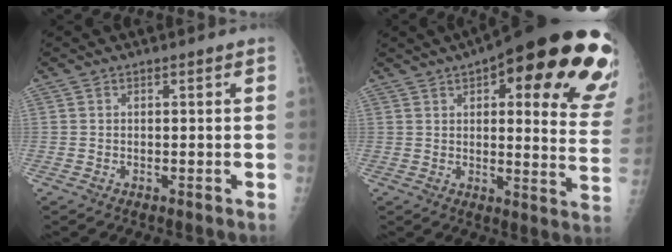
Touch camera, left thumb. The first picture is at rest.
{"total": 29.2, "force": [16.0, 8.9, 22.8], "torque": [-0.200, -0.030, 0.192]}